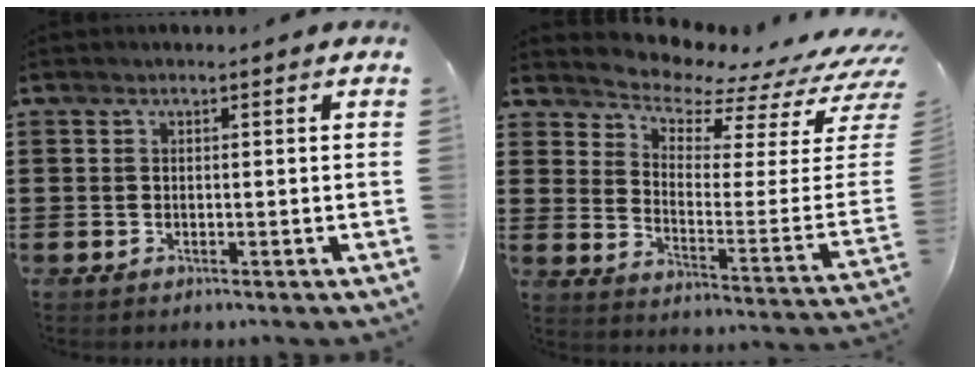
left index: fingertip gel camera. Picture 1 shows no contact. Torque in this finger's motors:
{"motor_torque": [2.14, 0.00, 0.11, -0.01]}